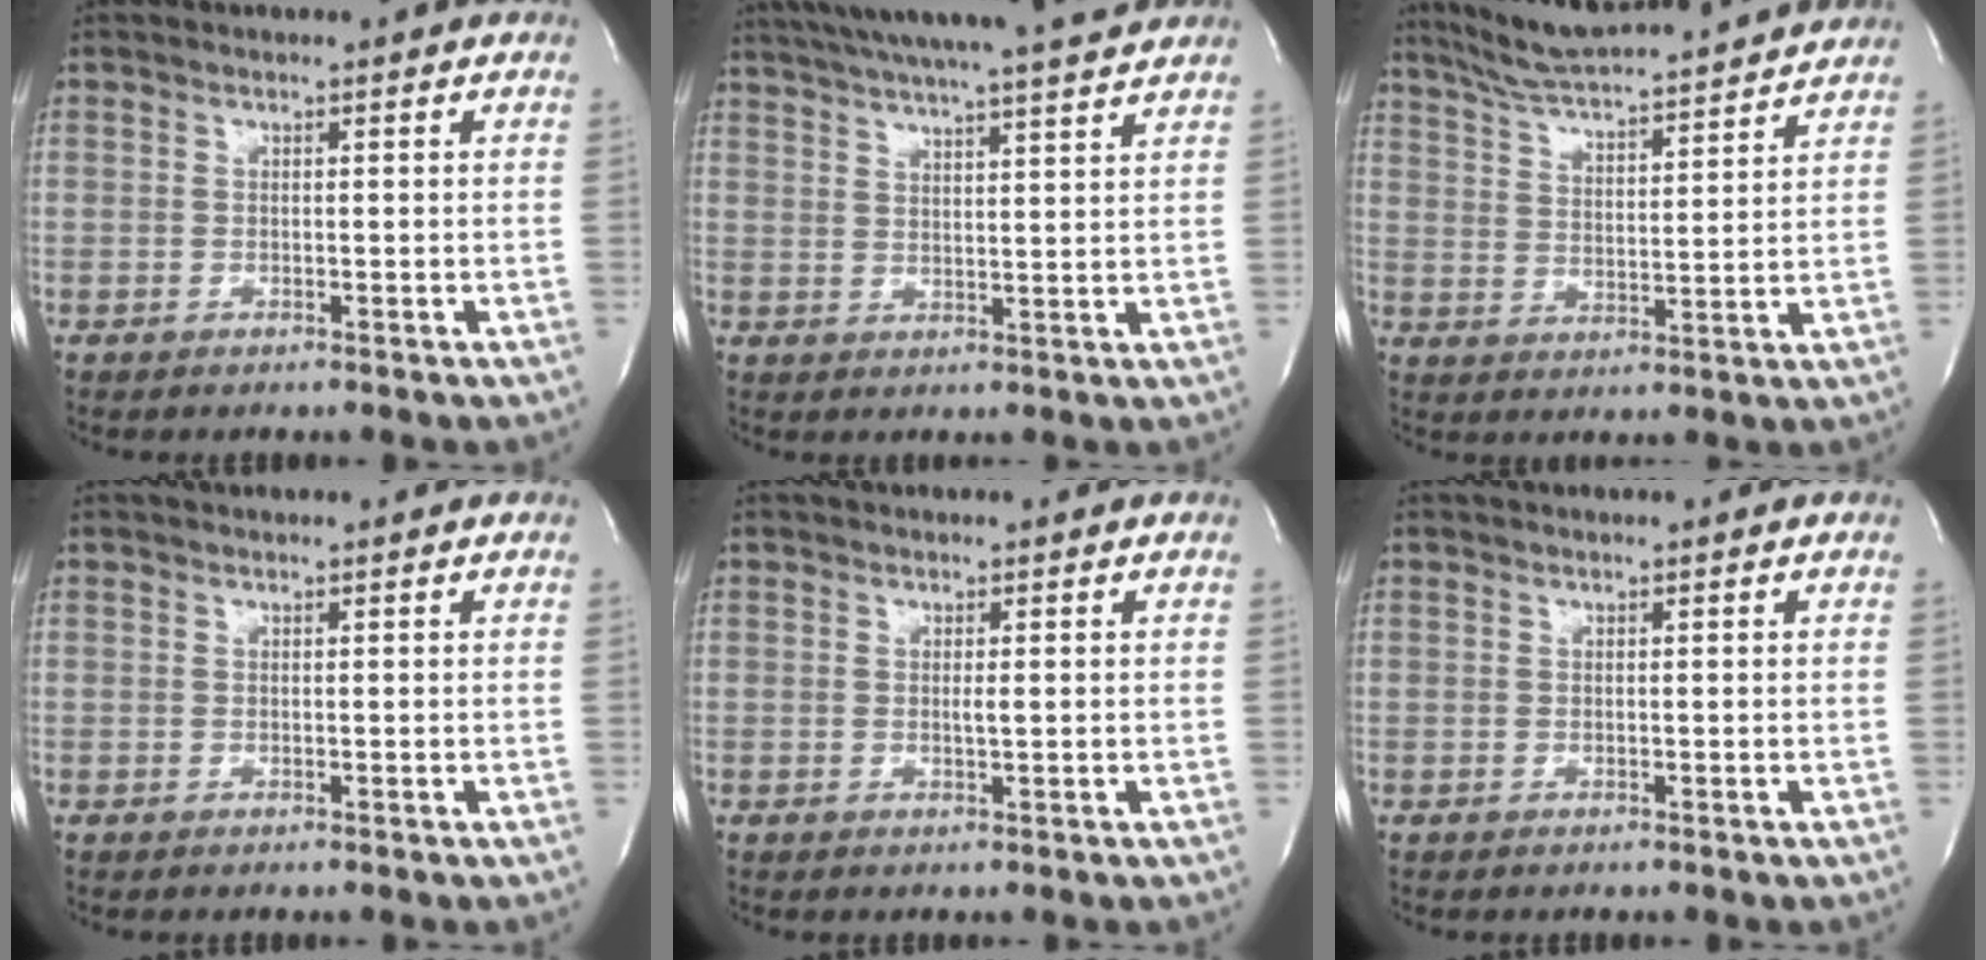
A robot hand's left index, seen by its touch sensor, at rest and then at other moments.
{"total": 17.9, "force": [15.9, -0.1, 8.0], "torque": [-0.139, 0.000, 0.221]}
{"total": 16.1, "force": [14.9, 0.6, 6.1], "torque": [-0.108, 0.010, 0.225]}
{"total": 0.8, "force": [-0.8, -0.1, -0.1], "torque": [0.002, 0.000, -0.011]}
{"total": 0.7, "force": [-0.1, 0.0, 0.7], "torque": [-0.023, -0.005, -0.002]}
{"total": 0.0}